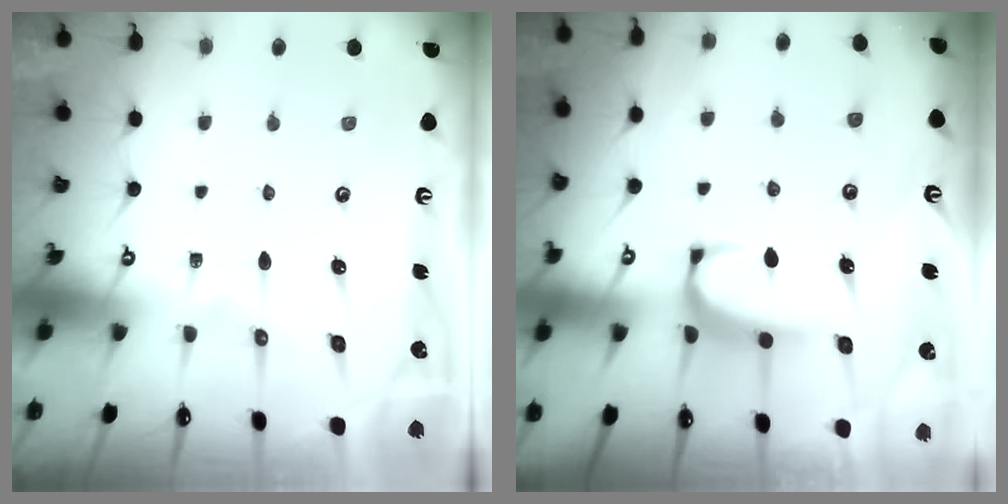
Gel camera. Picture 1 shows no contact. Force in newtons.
{"total": 1.2, "press": 0.9, "slide": 0.7}